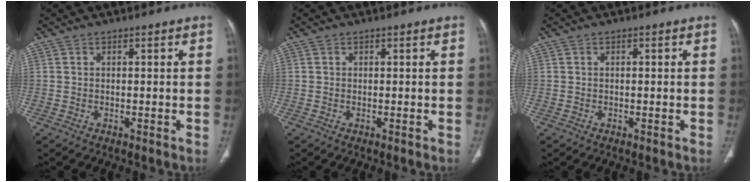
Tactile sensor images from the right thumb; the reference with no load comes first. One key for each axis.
{"total": 0.0}
{"total": 0.5, "fx": 0.1, "fy": 0.2, "fz": 0.5, "tx": -0.013, "ty": 0.003, "tz": 0.004}